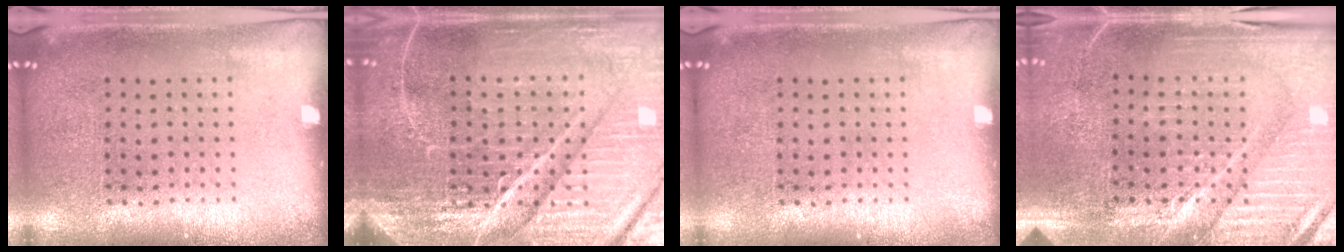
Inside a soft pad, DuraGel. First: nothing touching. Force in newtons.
{"total": 6.3, "press": 5.7, "slide": 2.8}
{"total": 0.0}
{"total": 4.0, "press": 3.8, "slide": 1.2}